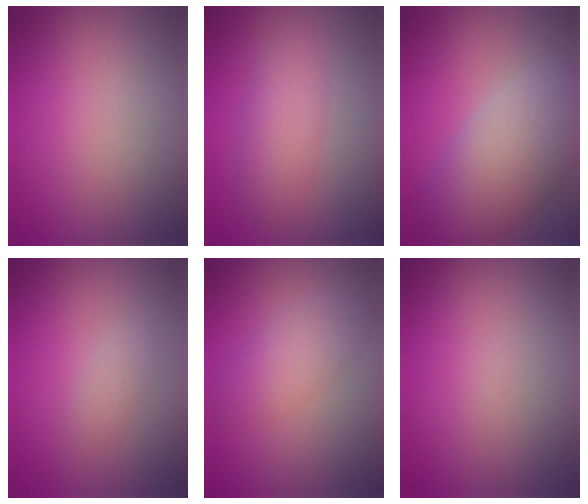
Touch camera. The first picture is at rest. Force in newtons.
{"total": 3.3, "press": 3.3, "slide": 0.1}
{"total": 8.0, "press": 8.0, "slide": 0.7}
{"total": 1.2, "press": 1.2, "slide": 0.0}
{"total": 3.4, "press": 3.4, "slide": 0.0}
{"total": 0.0}